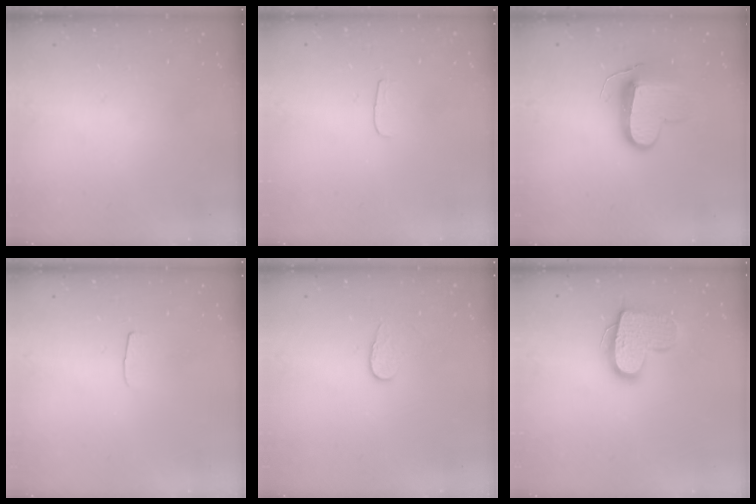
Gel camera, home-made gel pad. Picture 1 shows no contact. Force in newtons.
{"total": 3.5, "press": 3.4, "slide": 0.4}
{"total": 10.3, "press": 10.2, "slide": 0.5}
{"total": 3.7, "press": 3.7, "slide": 0.3}
{"total": 3.7, "press": 3.7, "slide": 0.3}
{"total": 14.5, "press": 14.5, "slide": 0.9}